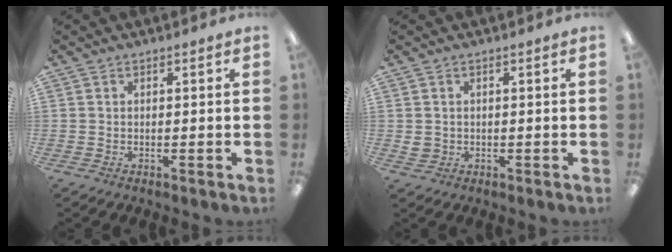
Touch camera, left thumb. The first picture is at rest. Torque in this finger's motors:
{"motor_torque": [0.04, 0.01, 0.19, 0.05, -0.01]}